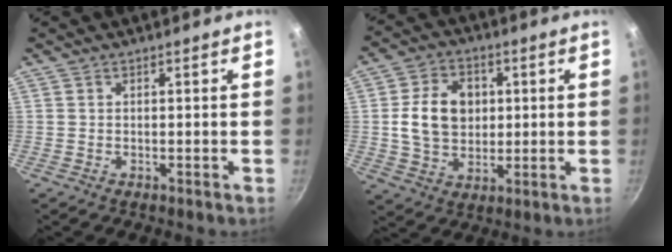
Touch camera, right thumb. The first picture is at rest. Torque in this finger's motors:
{"motor_torque": [-0.07, 2.01, 0.53, -0.37, 0.10]}